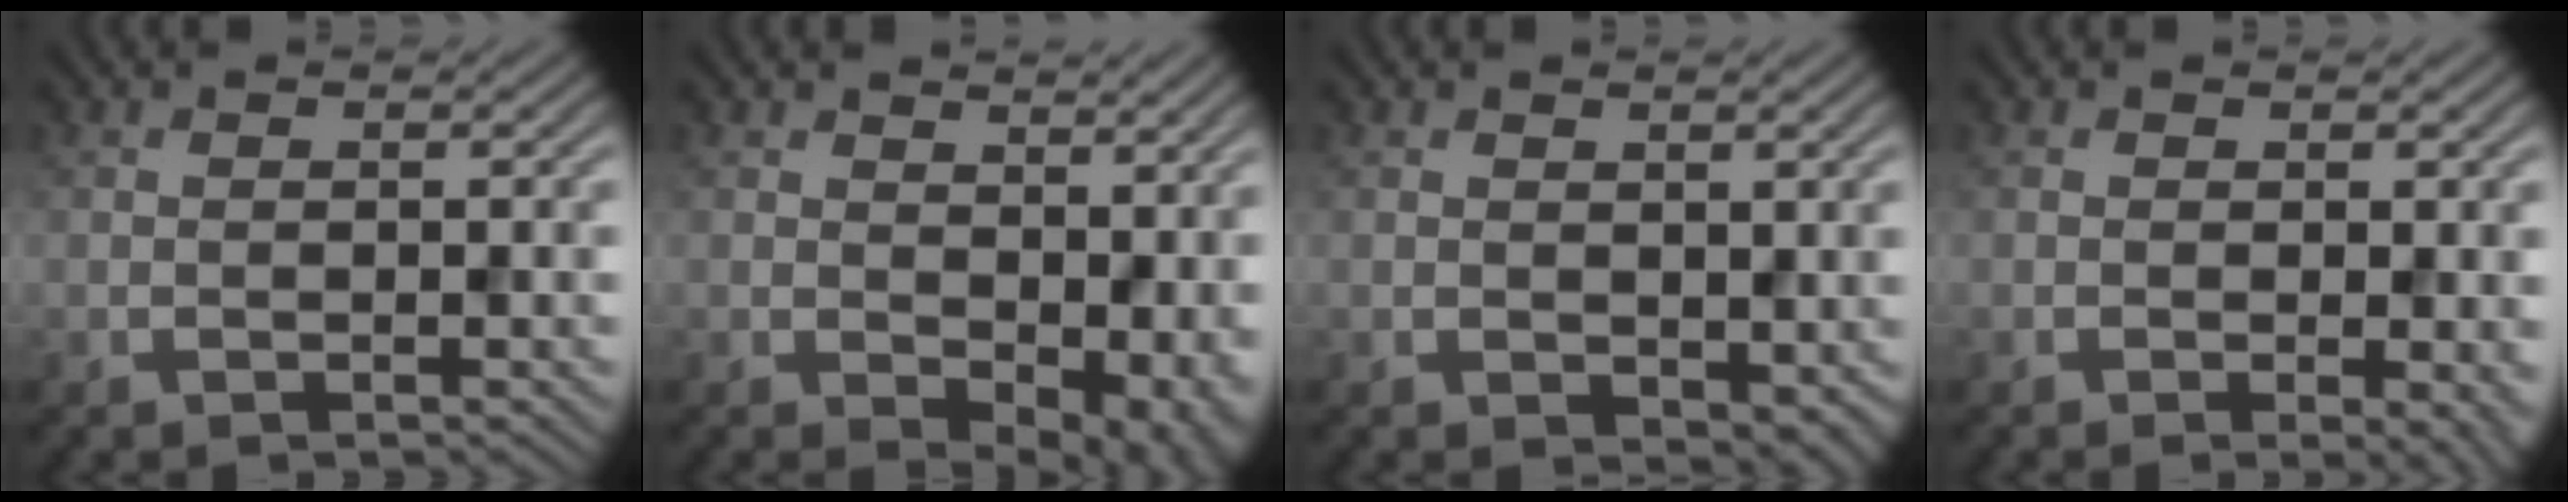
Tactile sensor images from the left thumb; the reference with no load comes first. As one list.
[{"total": 8.4, "force": [0.7, 5.3, 6.5], "torque": [-0.094, -0.024, 0.028]}, {"total": 1.8, "force": [0.6, 1.2, 1.2], "torque": [-0.021, -0.009, 0.016]}, {"total": 2.3, "force": [-0.2, 0.4, 2.2], "torque": [-0.029, -0.007, -0.005]}]